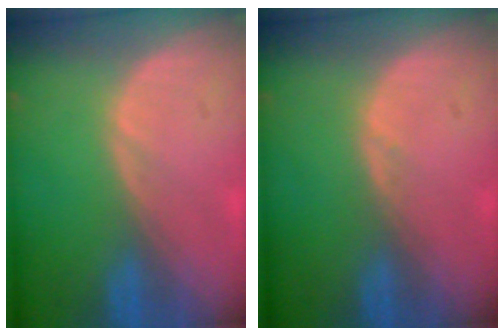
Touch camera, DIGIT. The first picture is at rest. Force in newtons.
{"total": 0.5, "press": 0.5, "slide": 0.0}